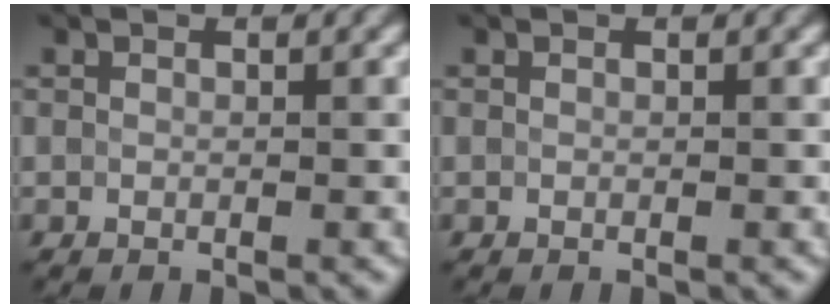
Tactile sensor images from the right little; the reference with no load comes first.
{"total": 0.0}